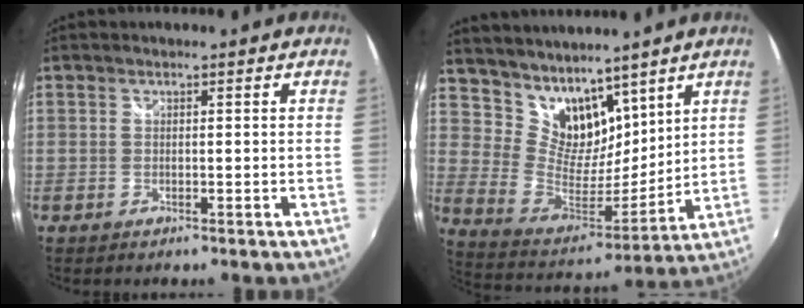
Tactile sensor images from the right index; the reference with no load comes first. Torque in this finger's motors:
{"motor_torque": [0.15, 0.40, 0.00, 0.00]}